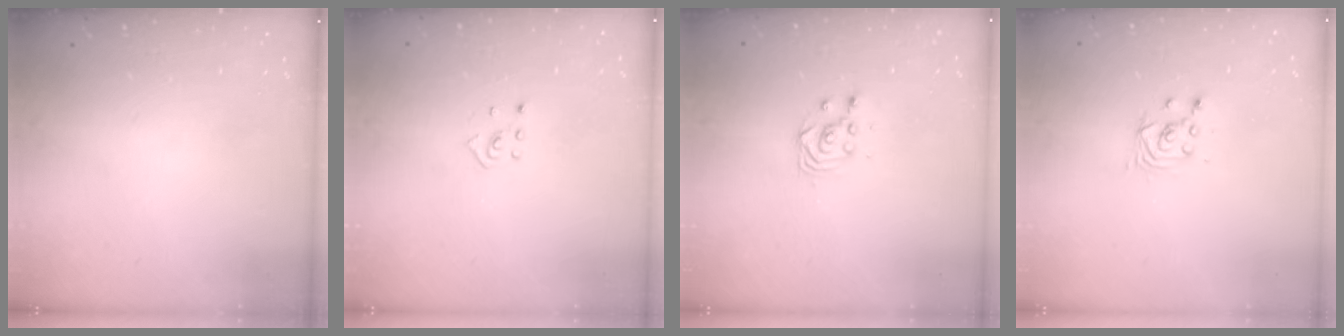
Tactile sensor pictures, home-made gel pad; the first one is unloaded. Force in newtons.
{"total": 2.0, "press": 1.9, "slide": 0.8}
{"total": 3.4, "press": 3.4, "slide": 0.2}
{"total": 2.6, "press": 2.6, "slide": 0.1}